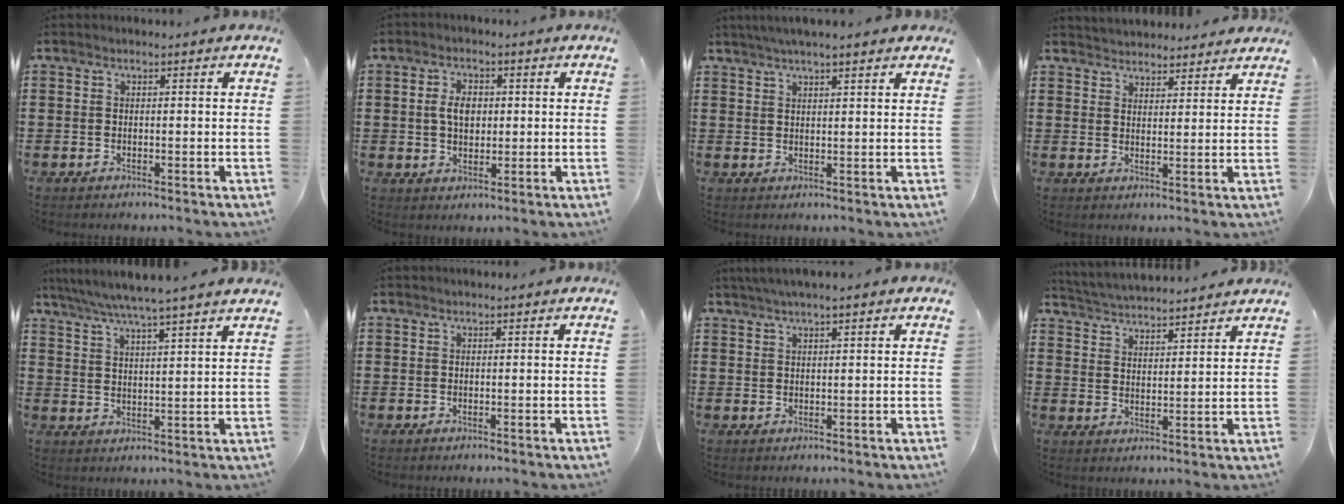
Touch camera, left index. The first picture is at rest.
{"total": 4.3, "force": [0.5, 2.7, 3.3], "torque": [-0.062, 0.009, 0.005]}
{"total": 3.2, "force": [2.8, 0.0, 1.6], "torque": [-0.038, 0.003, 0.050]}
{"total": 3.2, "force": [3.2, 0.3, -0.4], "torque": [-0.002, -0.010, 0.061]}
{"total": 5.2, "force": [4.5, -0.8, 2.3], "torque": [-0.061, -0.026, 0.076]}
{"total": 0.0}
{"total": 2.1, "force": [1.6, 0.0, 1.4], "torque": [-0.028, 0.004, 0.030]}
{"total": 3.9, "force": [3.9, -0.1, 0.1], "torque": [-0.020, -0.022, 0.067]}